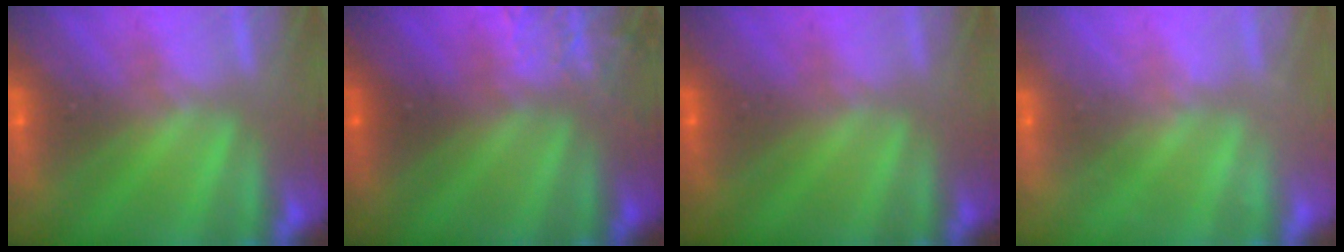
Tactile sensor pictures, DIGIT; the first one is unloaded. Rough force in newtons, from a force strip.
{"total": 3.5}
{"total": 2.4}
{"total": 2.3}